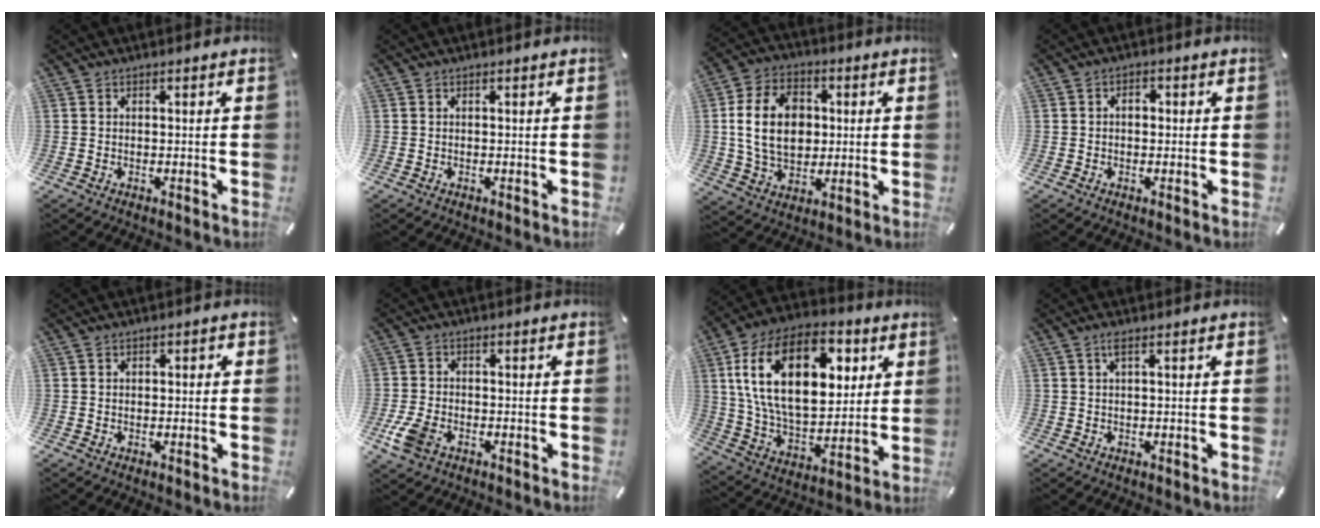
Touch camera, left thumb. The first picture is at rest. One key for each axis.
{"total": 0.0}
{"total": 14.9, "fx": 1.4, "fy": 11.2, "fz": 9.6, "tx": -0.198, "ty": 0.016, "tz": 0.025}
{"total": 2.1, "fx": 0.0, "fy": 1.5, "fz": 1.5, "tx": -0.021, "ty": 0.005, "tz": -0.004}
{"total": 0.8, "fx": -0.1, "fy": 0.7, "fz": 0.4, "tx": -0.008, "ty": 0.006, "tz": -0.005}
{"total": 6.1, "fx": -2.7, "fy": 3.9, "fz": 4.0, "tx": -0.099, "ty": 0.004, "tz": -0.053}
{"total": 25.0, "fx": 8.3, "fy": 15.4, "fz": 17.8, "tx": -0.340, "ty": -0.019, "tz": 0.136}
{"total": 1.7, "fx": 0.6, "fy": 0.2, "fz": 1.6, "tx": -0.034, "ty": 0.001, "tz": 0.009}